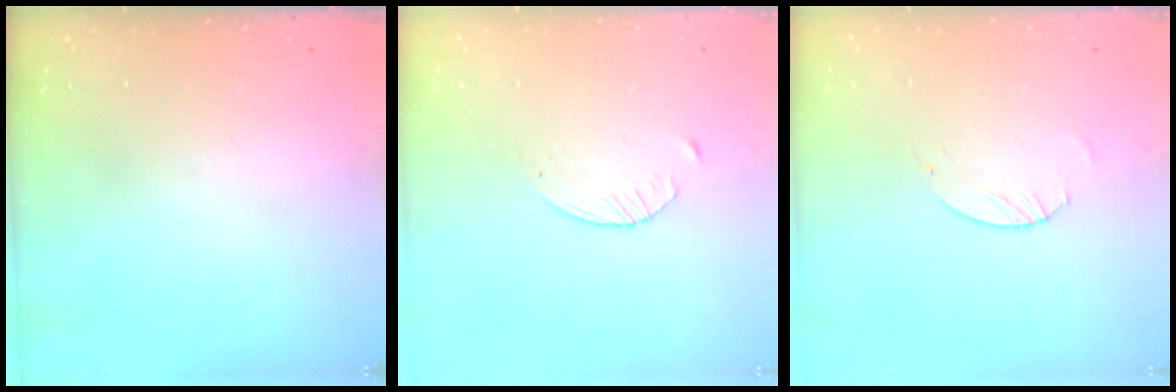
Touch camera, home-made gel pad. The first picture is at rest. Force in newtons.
{"total": 2.0, "press": 2.0, "slide": 0.3}
{"total": 2.0, "press": 2.0, "slide": 0.2}